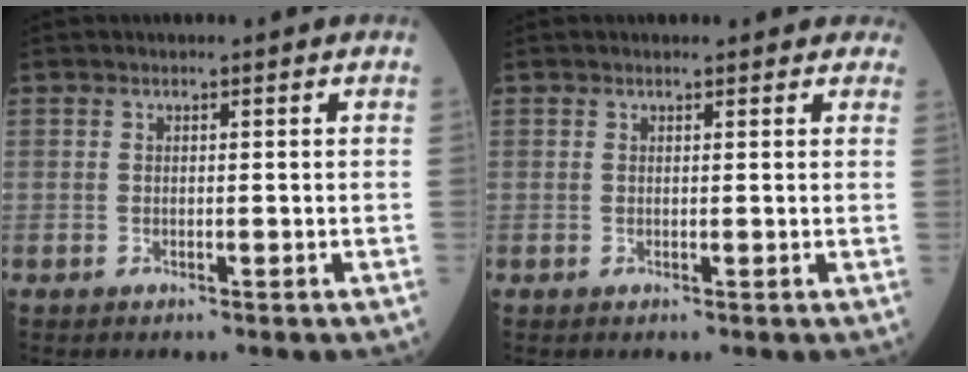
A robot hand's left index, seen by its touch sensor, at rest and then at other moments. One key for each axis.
{"total": 4.0, "fx": 3.6, "fy": 1.5, "fz": 1.0, "tx": -0.002, "ty": 0.007, "tz": 0.027}